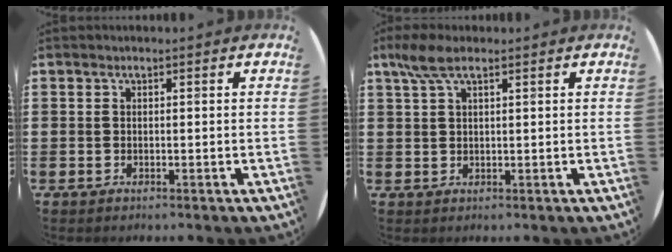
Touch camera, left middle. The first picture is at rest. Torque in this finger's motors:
{"motor_torque": [1.06, -1.03, 0.16, 0.16]}